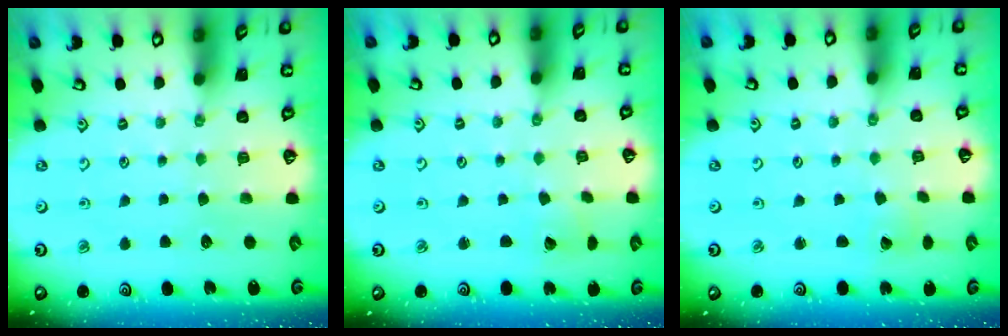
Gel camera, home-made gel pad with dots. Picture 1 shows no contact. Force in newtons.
{"total": 1.8, "press": 1.7, "slide": 0.3}
{"total": 1.0, "press": 1.0, "slide": 0.1}